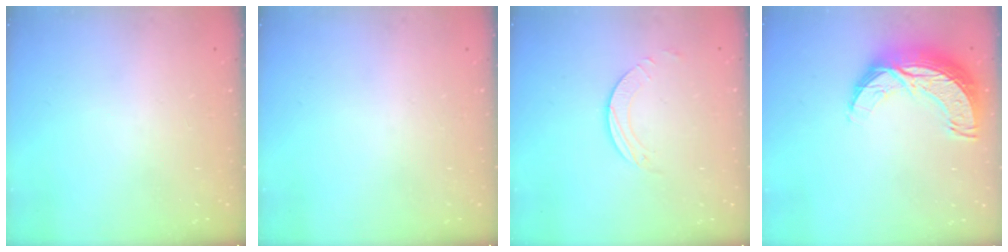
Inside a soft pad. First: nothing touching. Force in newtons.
{"total": 0.0}
{"total": 2.5, "press": 2.5, "slide": 0.2}
{"total": 12.4, "press": 12.4, "slide": 0.9}